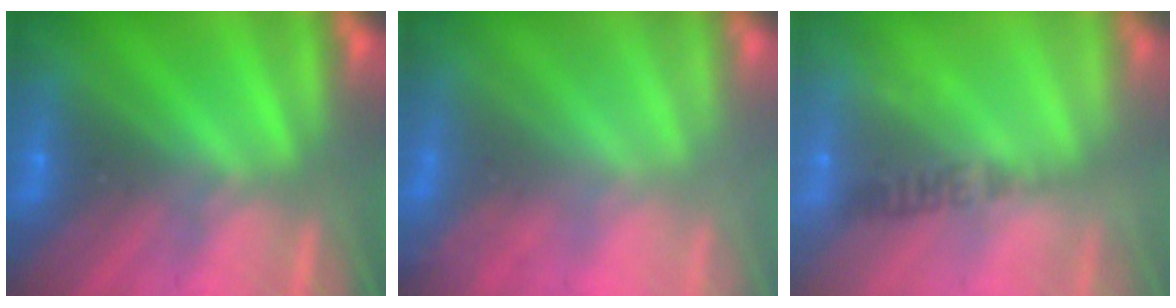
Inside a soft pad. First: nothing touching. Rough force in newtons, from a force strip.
{"total": 1.0}
{"total": 2.4}